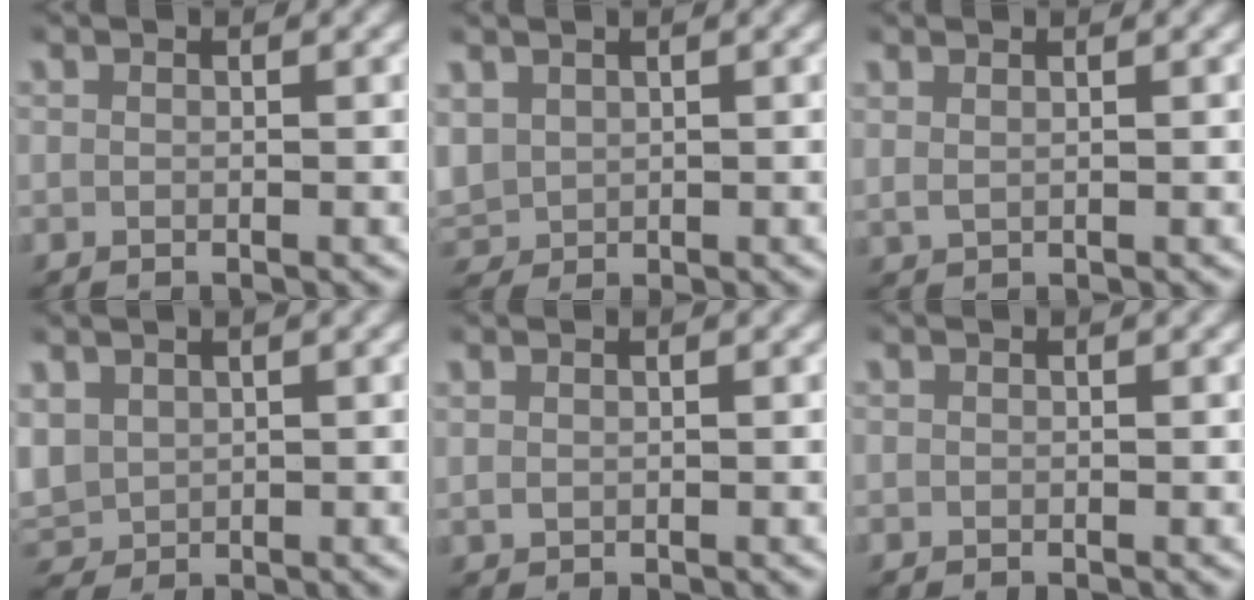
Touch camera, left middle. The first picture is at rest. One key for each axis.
{"total": 3.5, "fx": 1.0, "fy": 3.1, "fz": 1.3, "tx": -0.053, "ty": -0.005, "tz": 0.027}
{"total": 1.2, "fx": 1.0, "fy": 0.3, "fz": 0.6, "tx": -0.014, "ty": 0.000, "tz": 0.024}
{"total": 4.2, "fx": 1.0, "fy": 3.8, "fz": 1.6, "tx": -0.065, "ty": -0.009, "tz": 0.027}
{"total": 0.7, "fx": 0.5, "fy": 0.3, "fz": 0.4, "tx": -0.010, "ty": 0.001, "tz": 0.014}
{"total": 0.0}